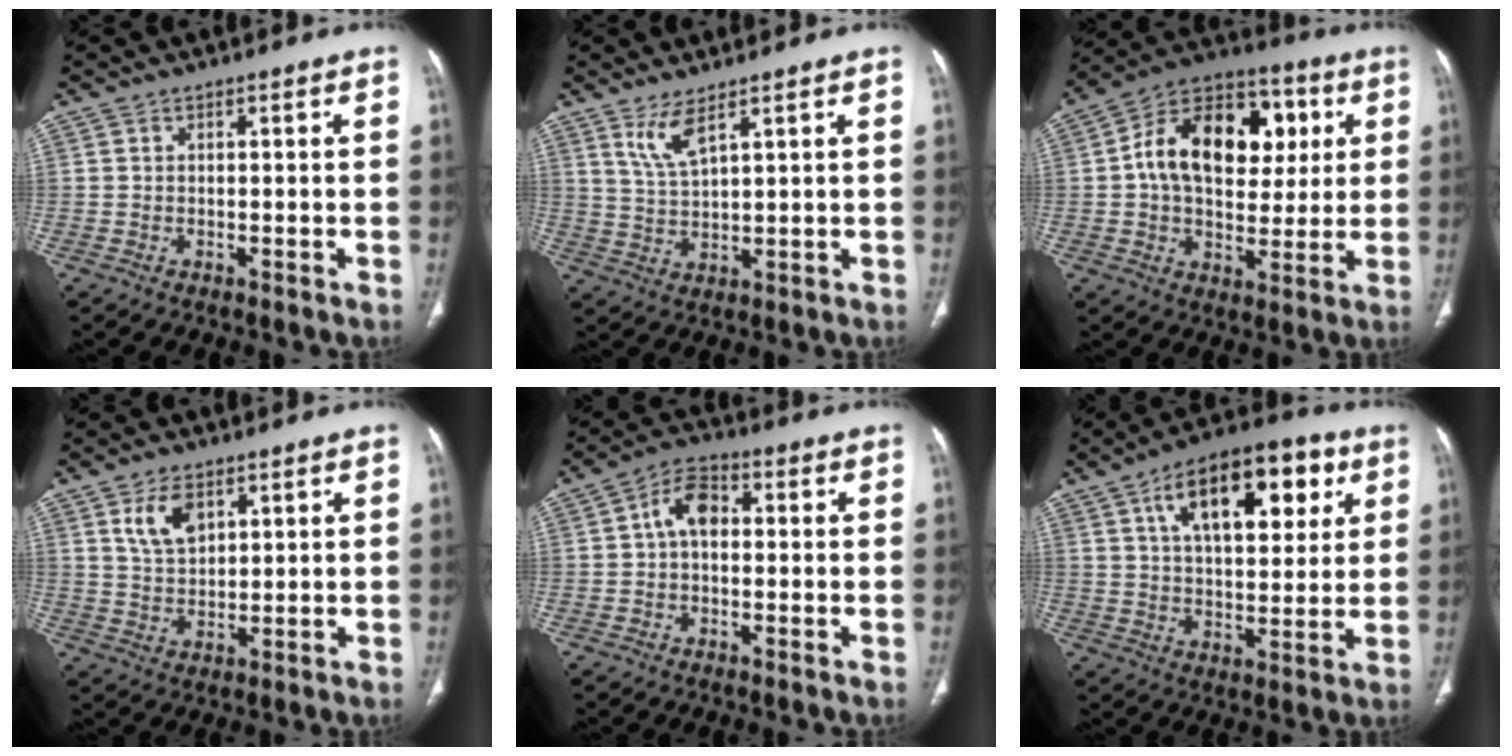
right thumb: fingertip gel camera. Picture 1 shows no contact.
{"total": 5.1, "force": [3.3, 1.1, 3.7], "torque": [-0.079, -0.026, 0.076]}
{"total": 20.8, "force": [3.9, 13.6, 15.3], "torque": [-0.213, 0.018, 0.057]}
{"total": 6.5, "force": [3.1, 3.8, 4.3], "torque": [-0.068, -0.017, 0.065]}
{"total": 6.5, "force": [0.5, 4.3, 4.9], "torque": [-0.074, 0.022, -0.001]}
{"total": 19.3, "force": [7.8, 9.4, 14.9], "torque": [-0.191, -0.007, 0.122]}